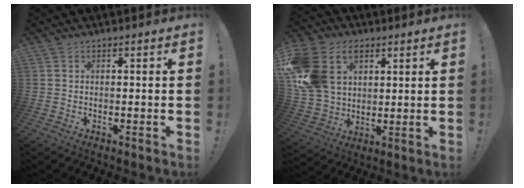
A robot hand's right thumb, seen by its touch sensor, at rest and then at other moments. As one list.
[{"total": 18.7, "force": [6.6, 13.8, 10.7], "torque": [-0.209, -0.019, 0.128]}]